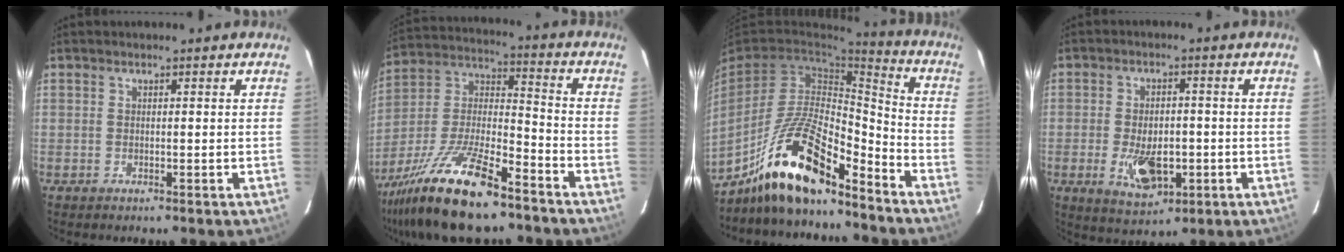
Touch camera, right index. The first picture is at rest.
{"total": 18.8, "force": [-13.7, 3.6, 12.3], "torque": [-0.262, -0.019, -0.251]}
{"total": 17.0, "force": [-12.5, 4.0, 10.8], "torque": [-0.204, 0.015, -0.224]}
{"total": 7.7, "force": [-2.1, 3.9, 6.3], "torque": [-0.117, -0.008, -0.025]}